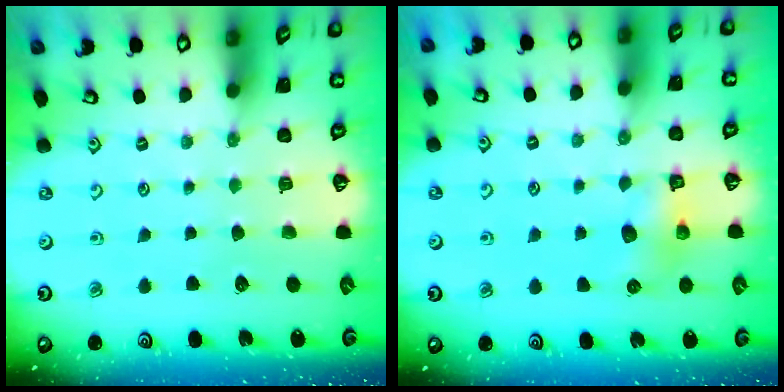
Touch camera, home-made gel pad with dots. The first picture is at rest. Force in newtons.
{"total": 7.8, "press": 7.8, "slide": 0.5}